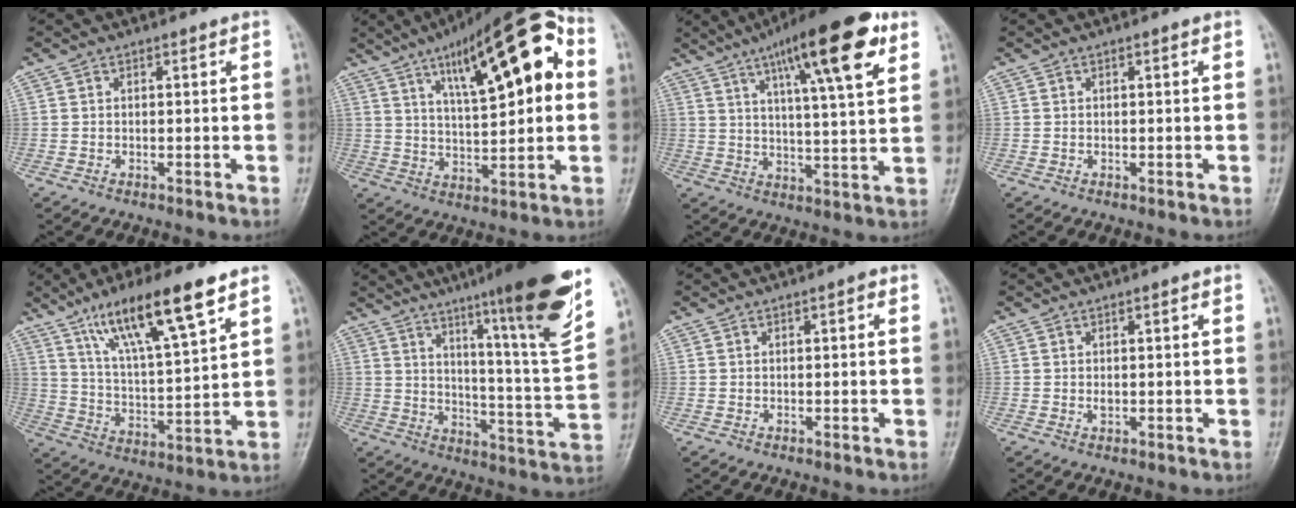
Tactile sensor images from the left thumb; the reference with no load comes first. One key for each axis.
{"total": 20.5, "fx": 6.7, "fy": 6.8, "fz": 18.1, "tx": -0.241, "ty": 0.009, "tz": 0.096}
{"total": 18.4, "fx": 9.4, "fy": 4.1, "fz": 15.3, "tx": -0.218, "ty": -0.022, "tz": 0.142}
{"total": 0.0}
{"total": 17.0, "fx": 10.2, "fy": 3.2, "fz": 13.2, "tx": -0.222, "ty": -0.037, "tz": 0.188}
{"total": 22.7, "fx": 14.5, "fy": 1.2, "fz": 17.4, "tx": -0.229, "ty": -0.069, "tz": 0.214}
{"total": 0.9, "fx": 0.2, "fy": 0.3, "fz": 0.8, "tx": -0.011, "ty": 0.002, "tz": 0.001}
{"total": 1.3, "fx": 0.1, "fy": 0.7, "fz": 1.1, "tx": -0.016, "ty": 0.001, "tz": 0.003}